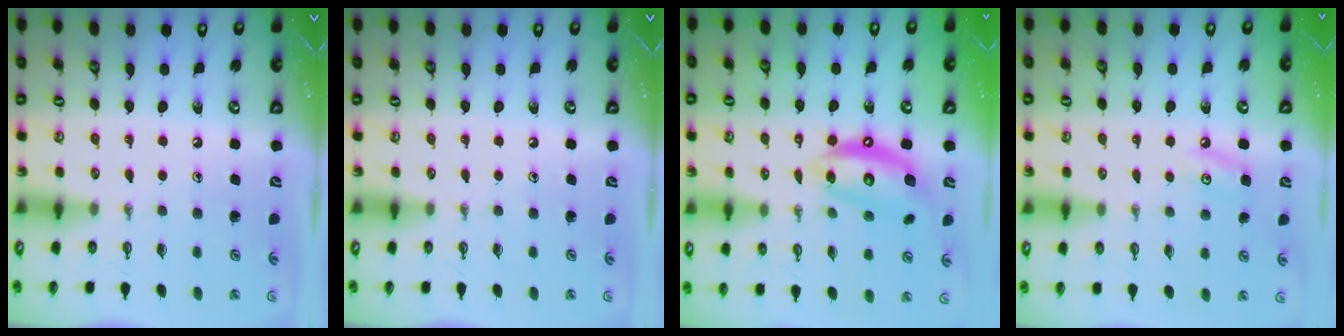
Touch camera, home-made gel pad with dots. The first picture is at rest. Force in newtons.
{"total": 0.0}
{"total": 11.8, "press": 11.7, "slide": 1.2}
{"total": 5.3, "press": 5.2, "slide": 0.4}